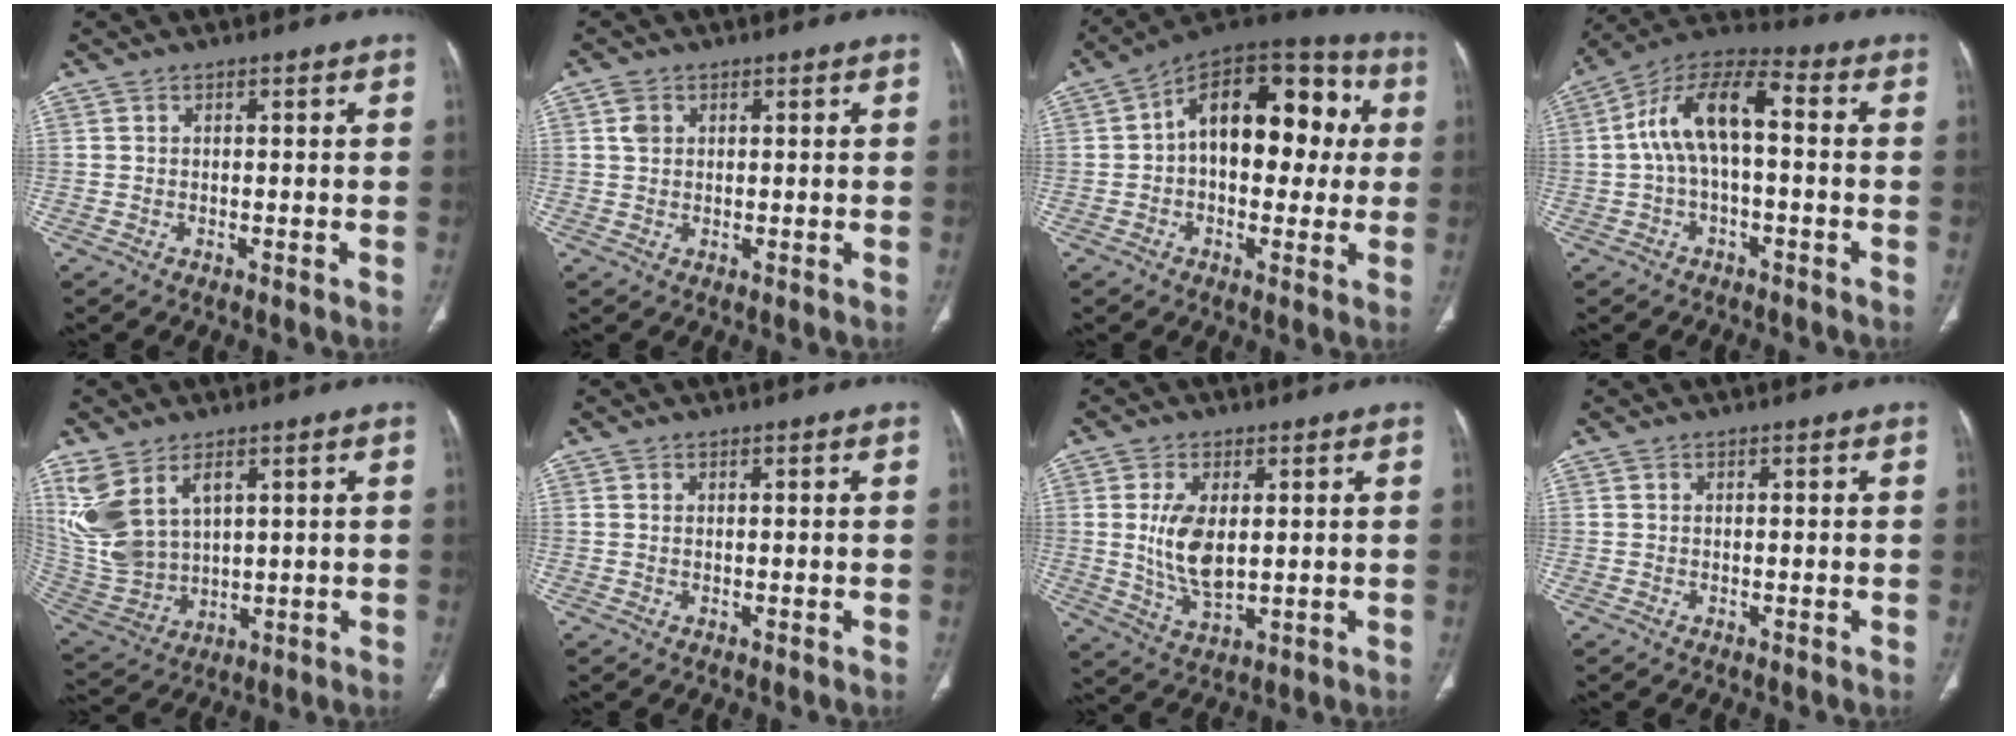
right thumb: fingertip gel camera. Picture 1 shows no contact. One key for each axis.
{"total": 2.2, "fx": 0.8, "fy": 1.7, "fz": 1.2, "tx": -0.020, "ty": 0.002, "tz": 0.016}
{"total": 20.0, "fx": 2.4, "fy": 11.9, "fz": 15.9, "tx": -0.187, "ty": 0.045, "tz": 0.026}
{"total": 12.3, "fx": 0.3, "fy": 5.7, "fz": 10.8, "tx": -0.203, "ty": 0.046, "tz": -0.005}
{"total": 13.8, "fx": 5.9, "fy": 8.5, "fz": 9.2, "tx": -0.197, "ty": -0.016, "tz": 0.145}
{"total": 0.0}
{"total": 8.9, "fx": 1.1, "fy": 4.5, "fz": 7.6, "tx": -0.148, "ty": -0.015, "tz": 0.031}
{"total": 0.0}